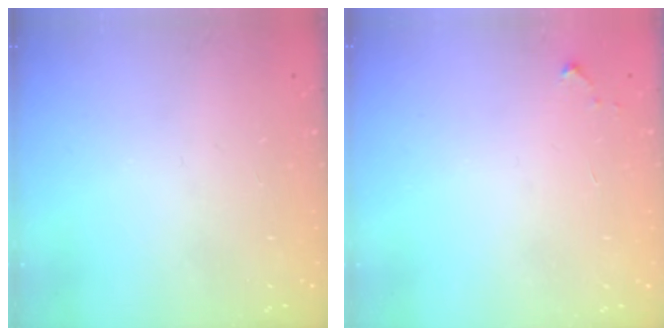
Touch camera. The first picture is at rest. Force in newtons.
{"total": 2.6, "press": 2.6, "slide": 0.4}